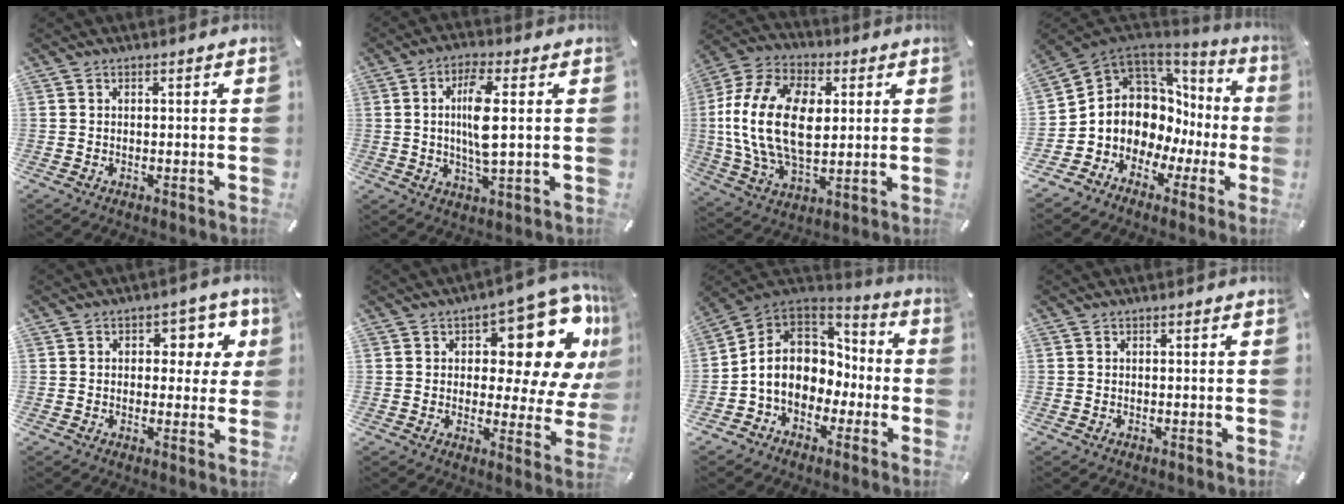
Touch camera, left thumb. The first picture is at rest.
{"total": 9.1, "force": [1.1, 2.2, 8.8], "torque": [-0.187, -0.005, 0.011]}
{"total": 20.1, "force": [1.9, 13.2, 15.0], "torque": [-0.329, 0.007, 0.031]}
{"total": 9.1, "force": [1.7, 8.3, 3.4], "torque": [-0.077, -0.048, 0.037]}
{"total": 7.8, "force": [2.5, 5.3, 5.2], "torque": [-0.047, -0.009, 0.034]}
{"total": 17.6, "force": [9.3, 7.9, 12.6], "torque": [-0.145, -0.082, 0.148]}
{"total": 12.3, "force": [-2.0, 10.7, 5.8], "torque": [-0.122, 0.013, -0.033]}
{"total": 0.0}